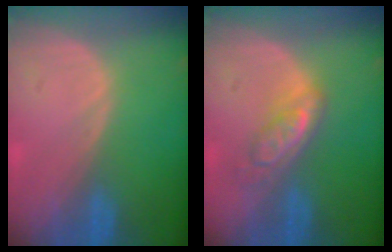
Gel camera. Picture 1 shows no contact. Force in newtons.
{"total": 5.3, "press": 4.6, "slide": 2.7}